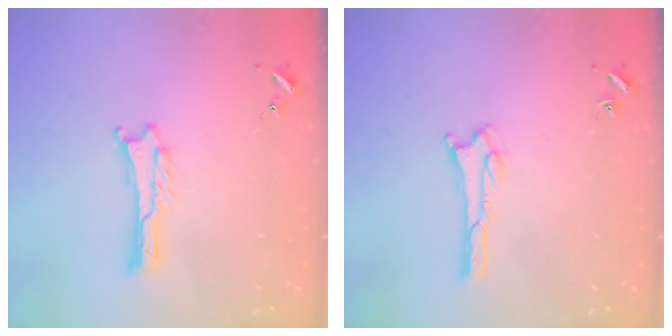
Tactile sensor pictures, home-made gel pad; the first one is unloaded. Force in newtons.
{"total": 1.1, "press": 1.0, "slide": 0.1}